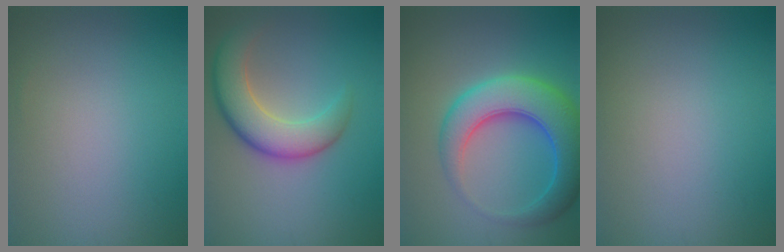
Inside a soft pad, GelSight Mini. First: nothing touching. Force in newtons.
{"total": 6.0, "press": 6.0, "slide": 0.4}
{"total": 8.0, "press": 8.0, "slide": 0.3}
{"total": 0.0}